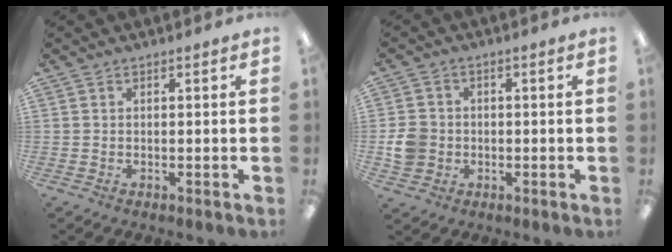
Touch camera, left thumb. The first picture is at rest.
{"total": 5.8, "force": [-0.9, 5.2, 2.3], "torque": [-0.047, 0.009, -0.015]}